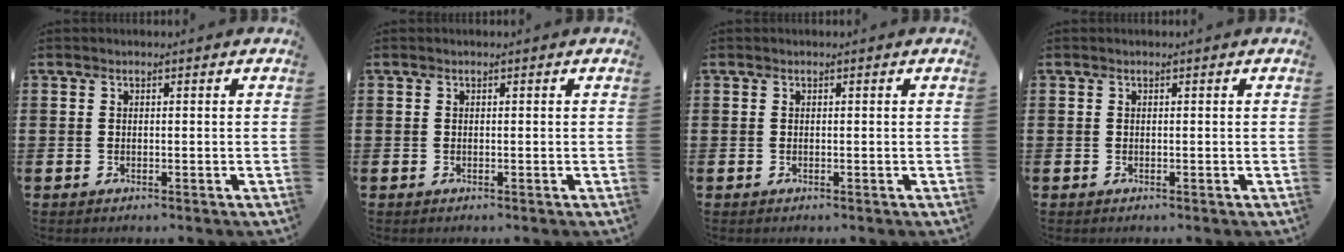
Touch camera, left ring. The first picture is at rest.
{"total": 0.0}
{"total": 0.0}
{"total": 0.0}